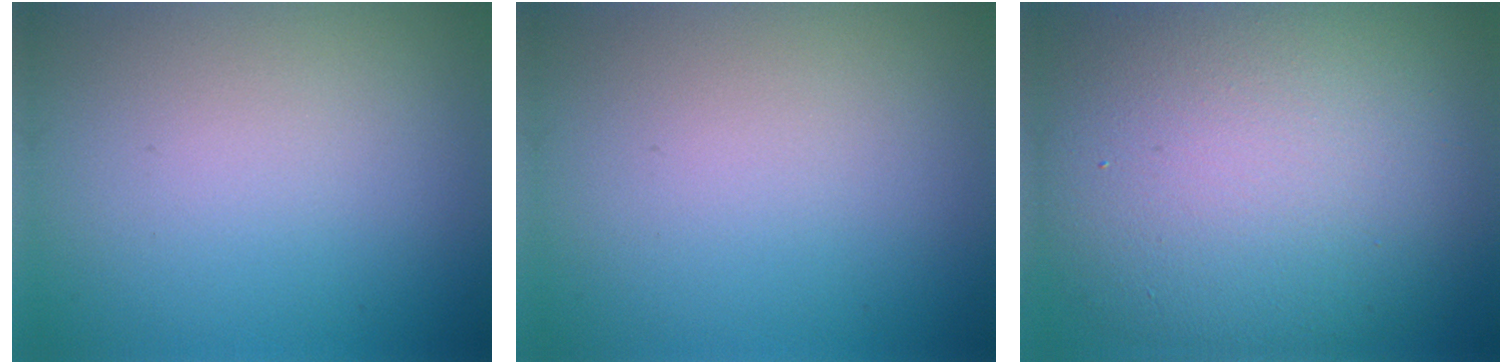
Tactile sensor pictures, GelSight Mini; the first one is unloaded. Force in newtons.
{"total": 0.0}
{"total": 13.4, "press": 13.4, "slide": 1.2}